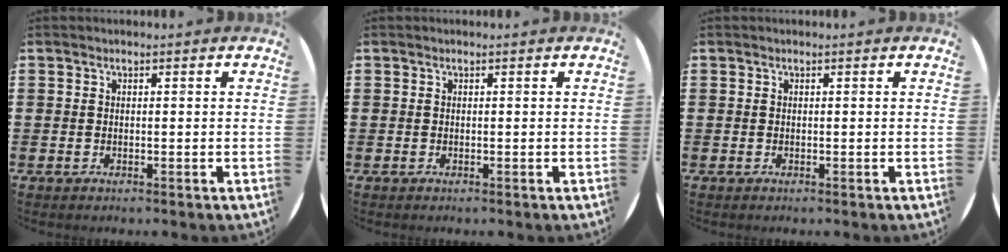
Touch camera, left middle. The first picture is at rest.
{"total": 0.0}
{"total": 0.0}